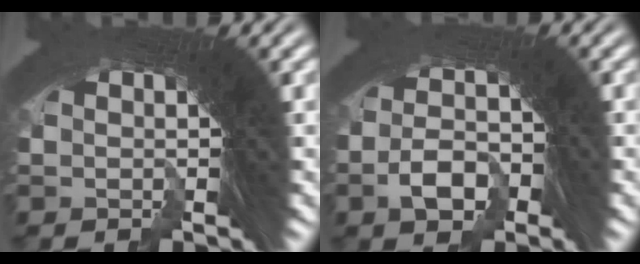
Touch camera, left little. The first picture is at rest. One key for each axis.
{"total": 4.0, "fx": -2.4, "fy": 3.0, "fz": 1.3, "tx": -0.008, "ty": -0.003, "tz": -0.048}